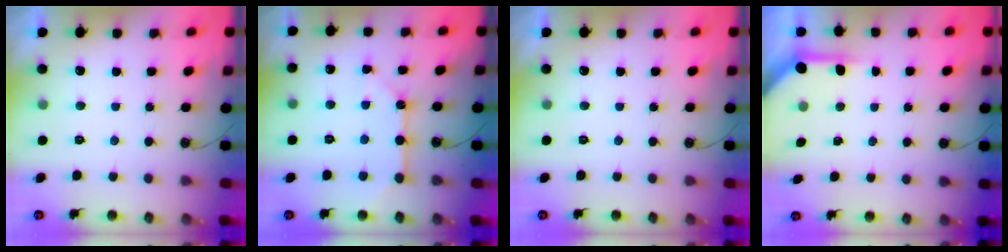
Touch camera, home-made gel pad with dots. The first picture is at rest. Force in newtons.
{"total": 9.3, "press": 9.3, "slide": 1.0}
{"total": 0.0}
{"total": 4.0, "press": 4.0, "slide": 0.5}